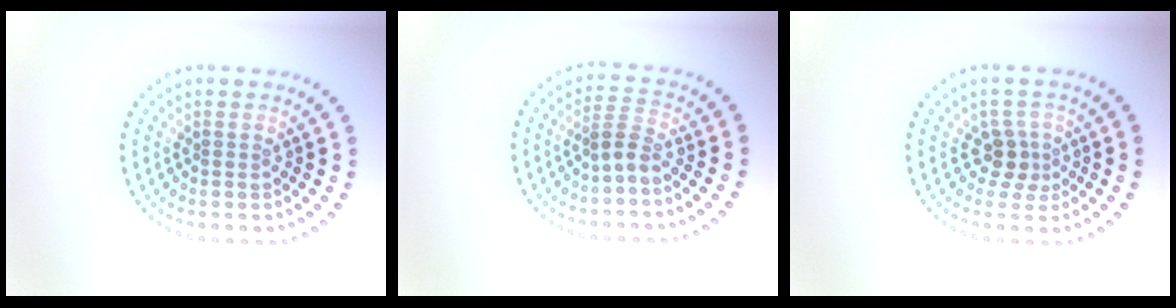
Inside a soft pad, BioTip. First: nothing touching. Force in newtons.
{"total": 2.0, "press": 1.5, "slide": 1.3}
{"total": 2.1, "press": 1.6, "slide": 1.4}